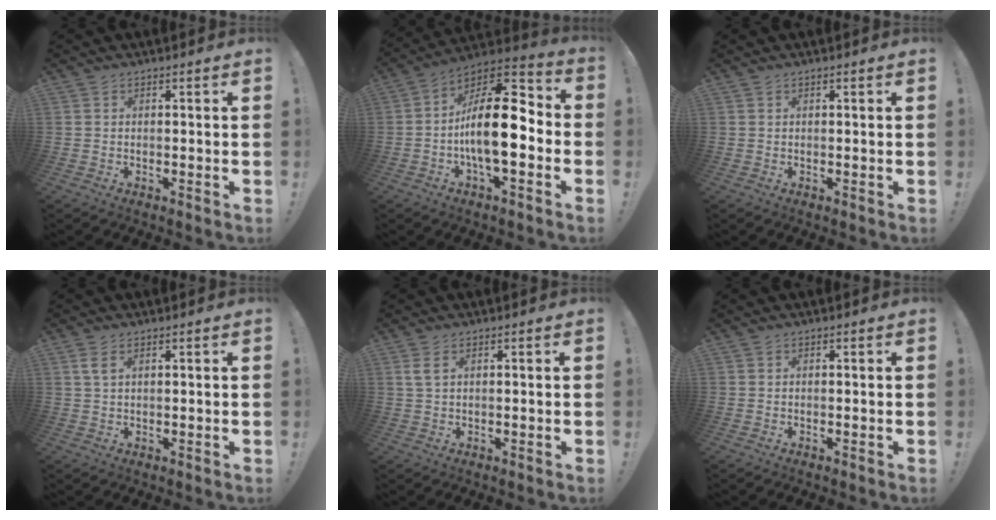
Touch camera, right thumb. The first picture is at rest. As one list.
[{"total": 19.0, "force": [-2.5, 8.3, 16.9], "torque": [-0.290, 0.016, -0.041]}, {"total": 0.0}, {"total": 3.1, "force": [1.4, 1.3, 2.4], "torque": [-0.048, 0.001, 0.024]}, {"total": 2.7, "force": [1.5, 0.9, 2.1], "torque": [-0.037, -0.002, 0.025]}, {"total": 0.0}]